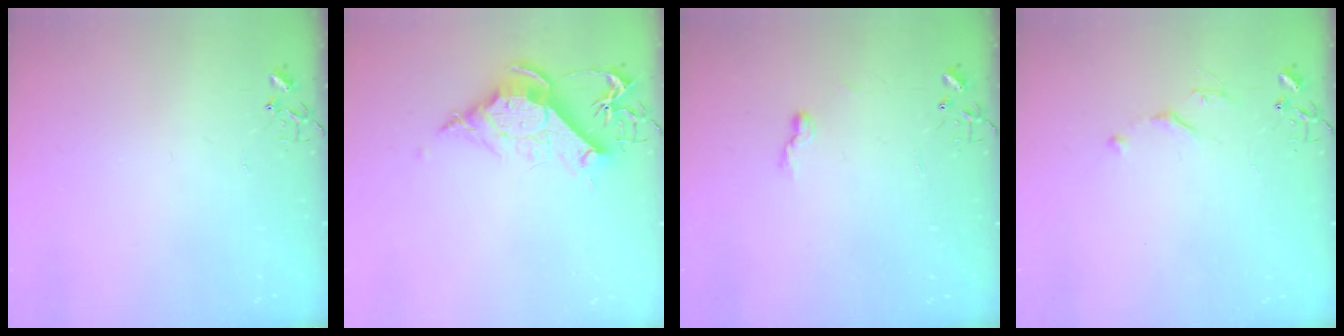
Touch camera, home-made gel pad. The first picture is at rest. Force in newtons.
{"total": 13.2, "press": 13.1, "slide": 1.6}
{"total": 4.6, "press": 4.6, "slide": 0.6}
{"total": 4.3, "press": 4.3, "slide": 0.6}